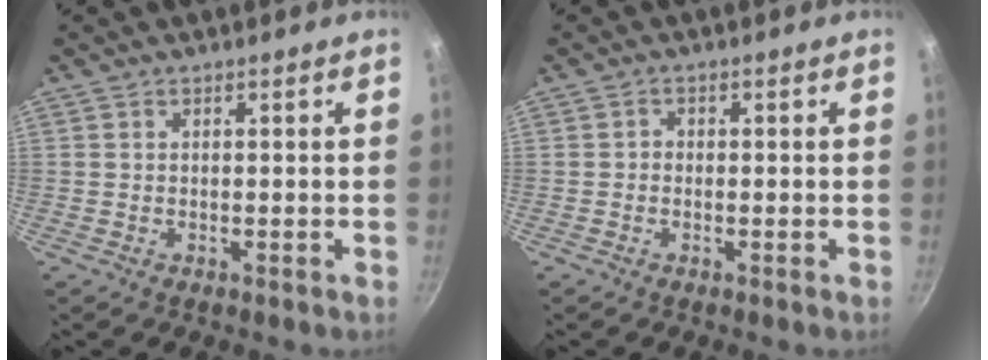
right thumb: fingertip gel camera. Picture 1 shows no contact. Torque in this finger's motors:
{"motor_torque": [-0.28, -0.16, 0.06, -0.04, 0.00]}